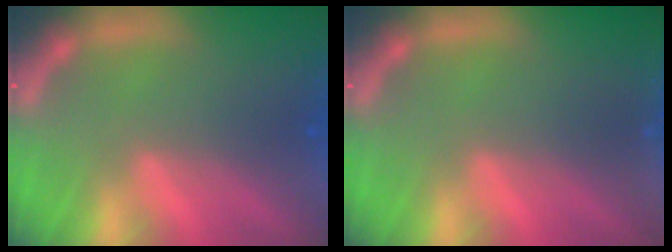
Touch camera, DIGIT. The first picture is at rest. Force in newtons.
{"total": 5.0}